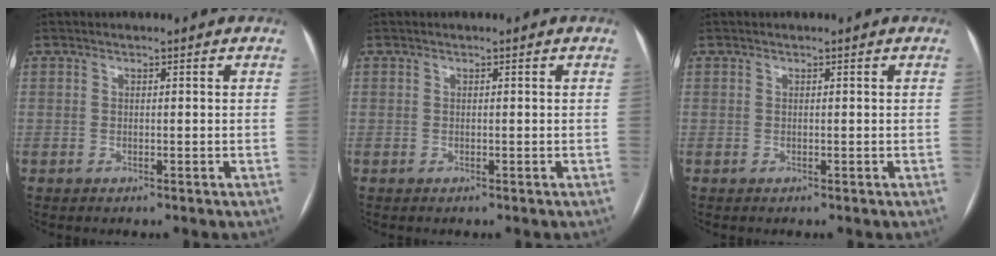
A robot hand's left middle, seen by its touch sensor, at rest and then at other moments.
{"total": 0.0}
{"total": 0.0}